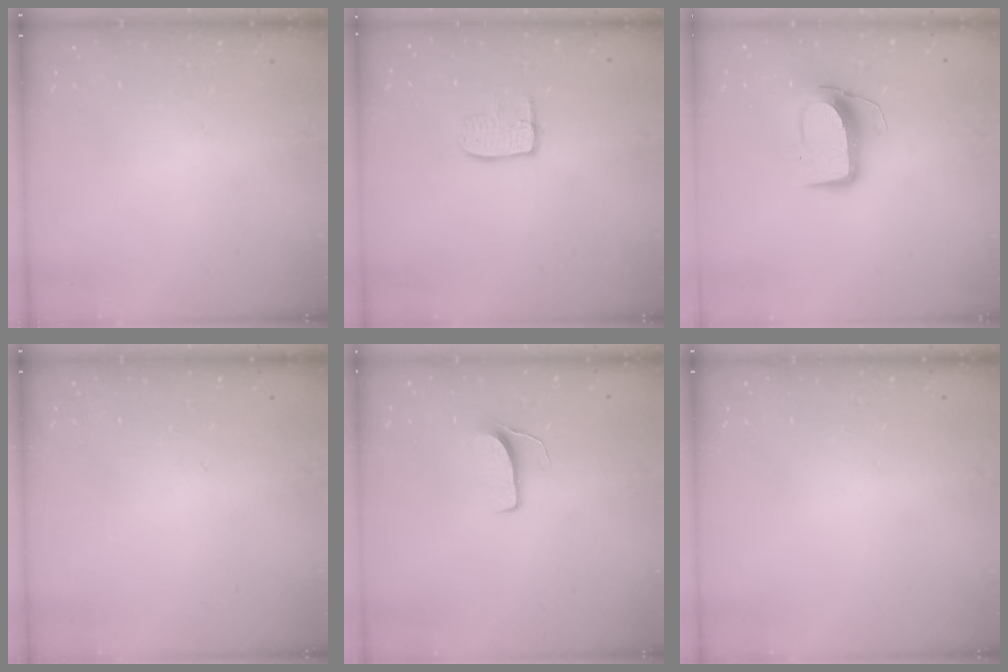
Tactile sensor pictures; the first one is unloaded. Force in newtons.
{"total": 7.0, "press": 7.0, "slide": 0.4}
{"total": 10.0, "press": 10.0, "slide": 0.3}
{"total": 0.0}
{"total": 6.2, "press": 6.2, "slide": 0.5}
{"total": 0.0}